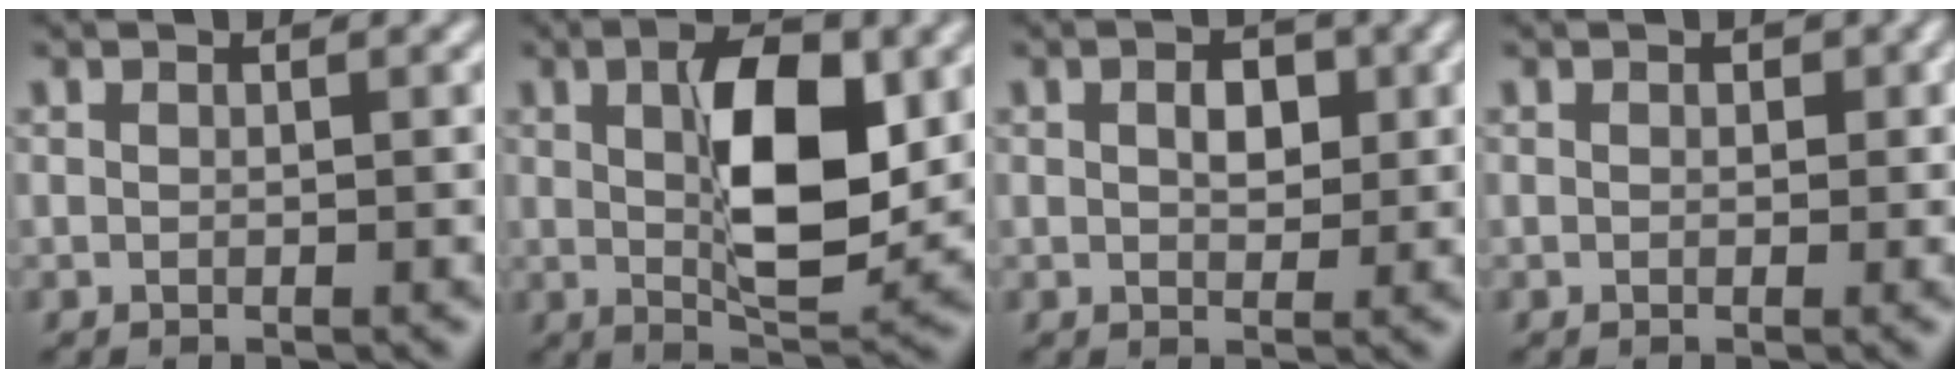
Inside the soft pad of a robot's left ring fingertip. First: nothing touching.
{"total": 7.6, "force": [0.9, 2.8, 7.0], "torque": [-0.121, 0.000, 0.027]}
{"total": 1.7, "force": [0.2, 1.0, 1.4], "torque": [-0.031, 0.005, 0.011]}
{"total": 0.9, "force": [0.2, 0.8, 0.5], "torque": [-0.001, 0.011, -0.001]}